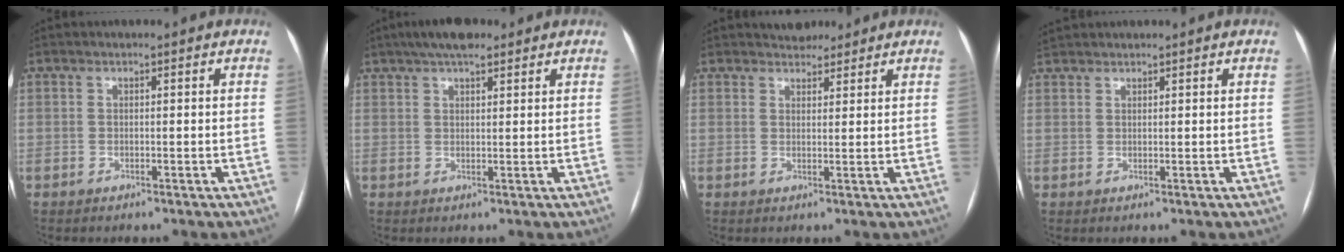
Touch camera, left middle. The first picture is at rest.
{"total": 6.7, "force": [4.9, 1.9, 4.2], "torque": [-0.071, 0.028, 0.080]}
{"total": 3.6, "force": [3.2, 1.5, 0.4], "torque": [-0.001, 0.010, 0.046]}
{"total": 2.6, "force": [2.5, 0.6, 0.4], "torque": [-0.012, 0.028, 0.048]}